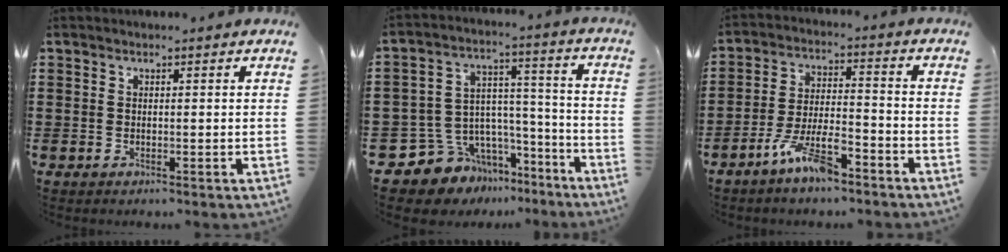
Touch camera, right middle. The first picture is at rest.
{"total": 8.1, "force": [-6.1, 5.3, 0.4], "torque": [-0.035, 0.002, -0.111]}
{"total": 8.1, "force": [-5.7, 2.1, 5.4], "torque": [-0.119, 0.001, -0.108]}